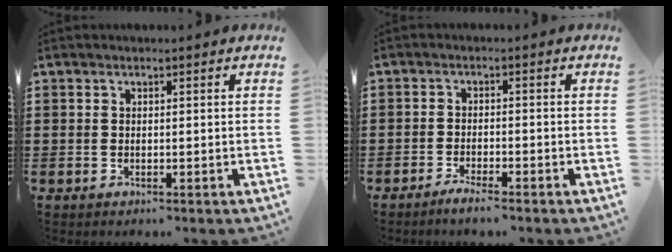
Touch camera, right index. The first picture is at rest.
{"total": 2.0, "force": [-1.9, -0.1, 0.7], "torque": [-0.012, 0.002, -0.034]}